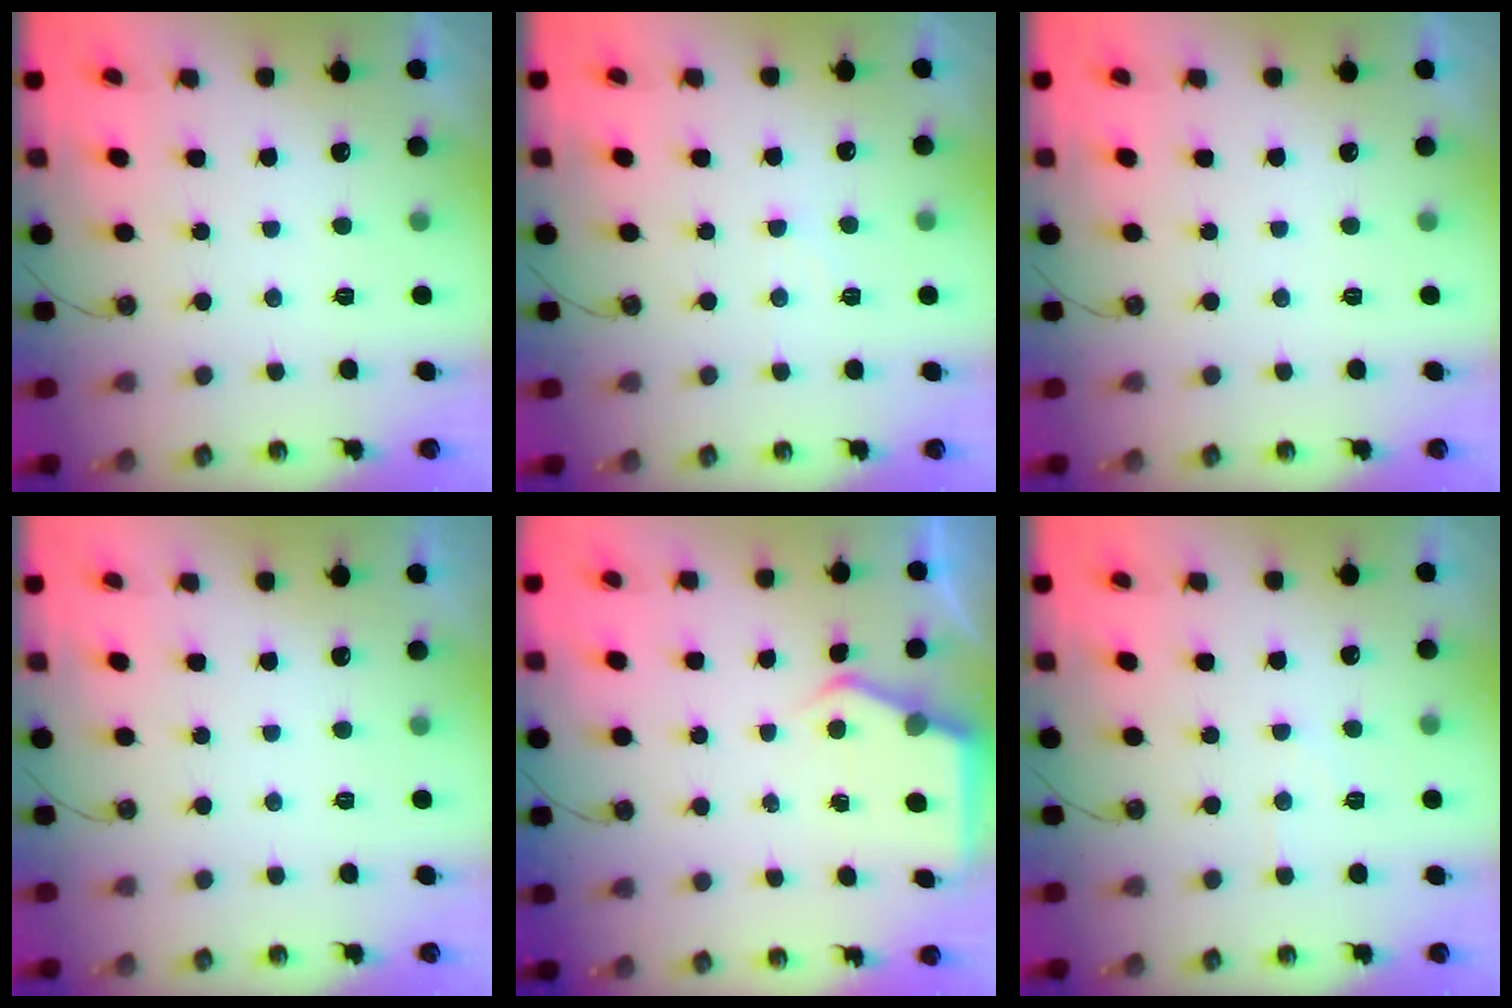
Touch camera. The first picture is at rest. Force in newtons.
{"total": 3.2, "press": 3.1, "slide": 0.4}
{"total": 0.0}
{"total": 0.0}
{"total": 4.7, "press": 4.6, "slide": 0.3}
{"total": 5.0, "press": 5.0, "slide": 0.7}